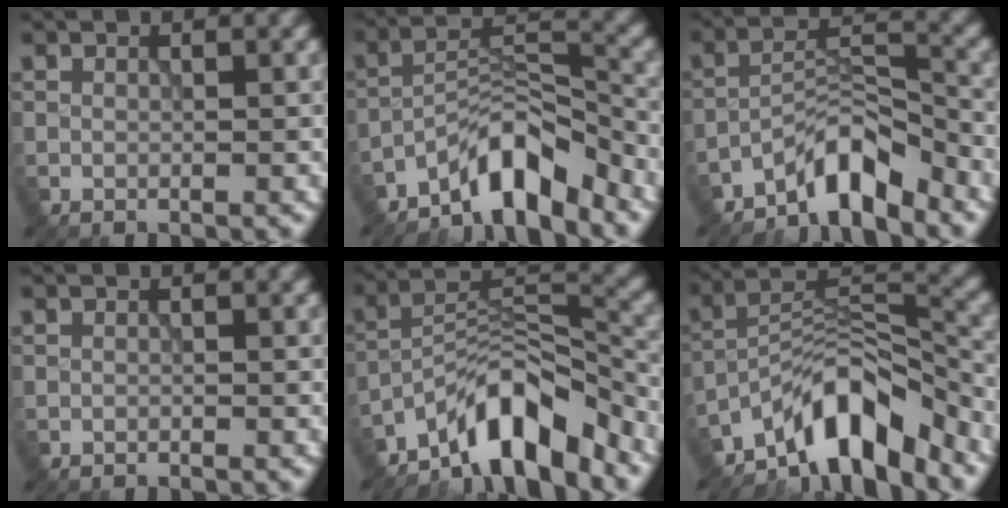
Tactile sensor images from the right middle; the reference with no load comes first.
{"total": 6.1, "force": [-5.0, 1.6, 3.1], "torque": [-0.040, 0.013, -0.095]}
{"total": 5.2, "force": [-4.3, 1.2, 2.6], "torque": [-0.036, 0.014, -0.087]}
{"total": 0.0}
{"total": 8.0, "force": [-6.4, 2.2, 4.4], "torque": [-0.060, 0.010, -0.122]}
{"total": 8.8, "force": [-6.7, 2.7, 4.9], "torque": [-0.066, 0.006, -0.131]}